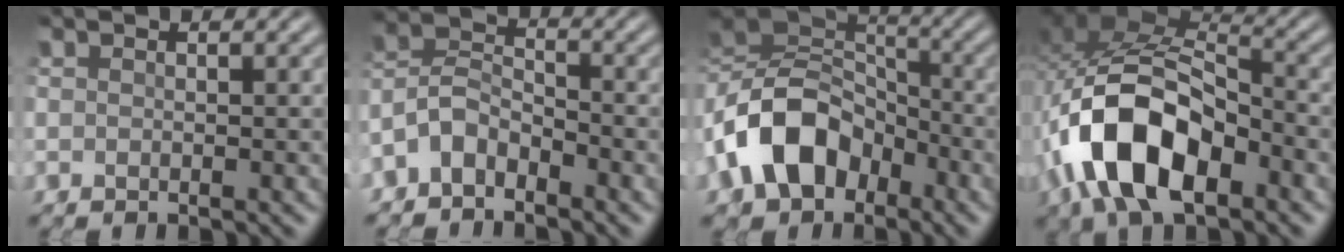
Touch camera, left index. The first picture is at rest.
{"total": 3.8, "force": [-2.9, 1.8, 1.6], "torque": [-0.041, 0.012, -0.065]}
{"total": 11.2, "force": [-4.5, 7.7, 6.8], "torque": [-0.151, 0.004, -0.091]}
{"total": 11.5, "force": [-4.9, 5.8, 8.6], "torque": [-0.174, 0.009, -0.093]}